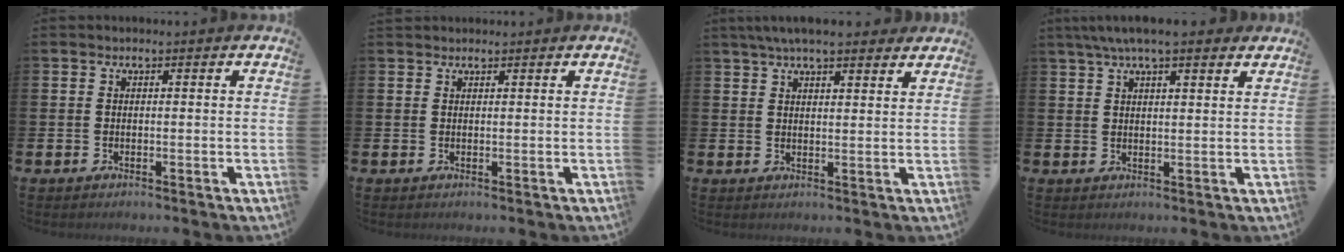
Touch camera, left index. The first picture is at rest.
{"total": 1.0, "force": [1.0, 0.3, -0.1], "torque": [0.013, -0.002, 0.016]}
{"total": 5.3, "force": [4.7, 0.9, 2.3], "torque": [-0.052, -0.008, 0.085]}
{"total": 5.9, "force": [4.9, 1.0, 3.1], "torque": [-0.060, -0.009, 0.086]}